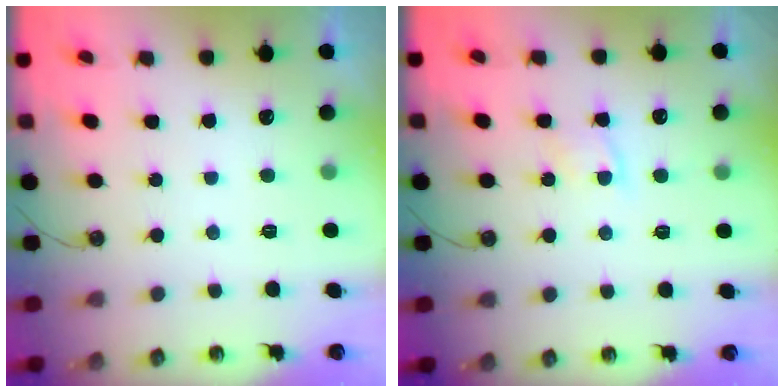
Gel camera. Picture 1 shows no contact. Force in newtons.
{"total": 4.3, "press": 4.2, "slide": 0.5}